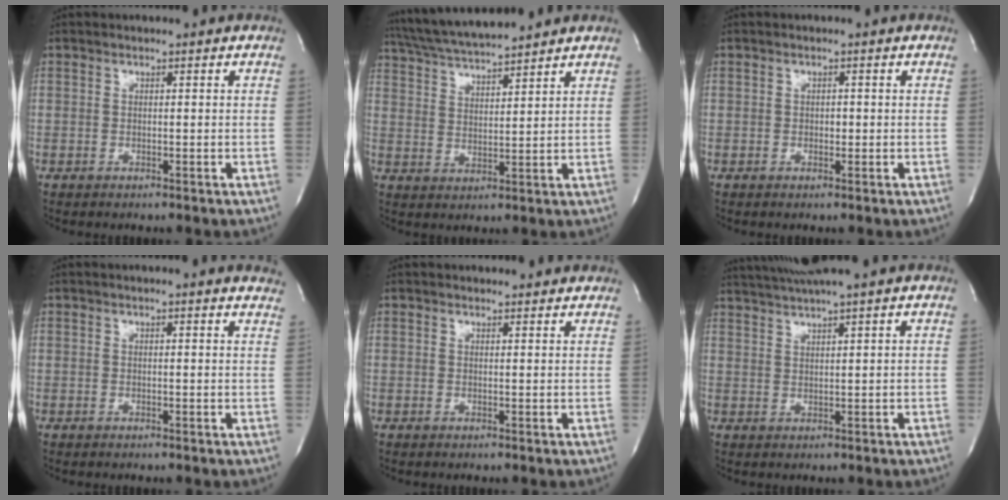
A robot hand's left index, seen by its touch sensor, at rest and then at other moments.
{"total": 11.7, "force": [10.7, 0.6, 4.6], "torque": [-0.091, 0.021, 0.186]}
{"total": 0.7, "force": [-0.3, 0.5, 0.4], "torque": [-0.003, -0.003, -0.007]}
{"total": 5.8, "force": [5.6, 0.4, 1.3], "torque": [-0.009, -0.013, 0.033]}
{"total": 5.0, "force": [4.8, 1.2, 0.9], "torque": [-0.008, 0.008, 0.046]}
{"total": 6.5, "force": [5.6, -1.5, 2.9], "torque": [-0.053, 0.016, 0.093]}